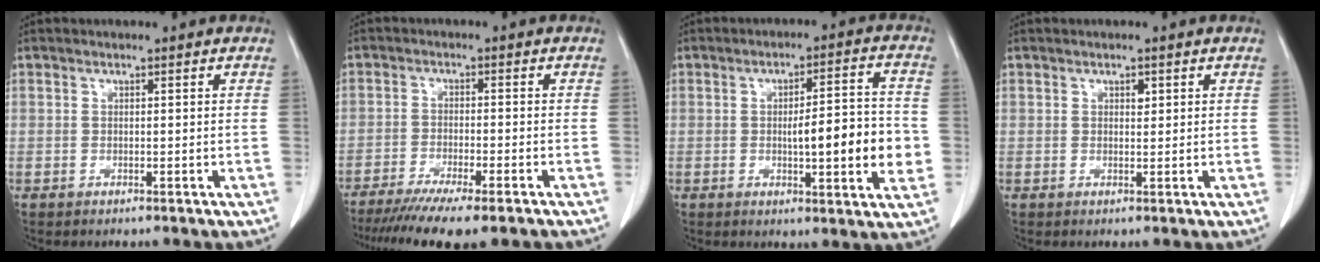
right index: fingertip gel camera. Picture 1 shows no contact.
{"total": 12.6, "force": [-10.0, 0.8, 7.6], "torque": [-0.110, -0.027, -0.153]}
{"total": 10.8, "force": [-1.4, 1.6, 10.6], "torque": [-0.148, 0.006, -0.019]}
{"total": 1.0, "force": [0.5, 0.5, 0.7], "torque": [-0.010, -0.001, 0.007]}